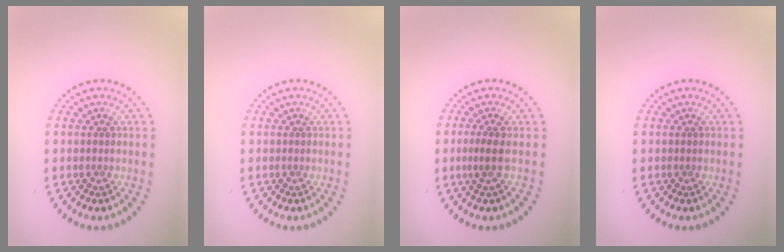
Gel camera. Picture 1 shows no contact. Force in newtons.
{"total": 0.0}
{"total": 1.8, "press": 1.2, "slide": 1.2}
{"total": 0.0}